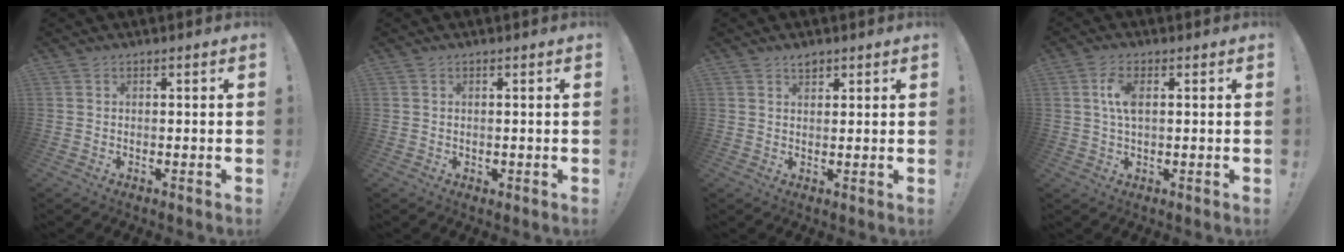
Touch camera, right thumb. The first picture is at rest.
{"total": 0.6, "force": [0.1, 0.6, 0.1], "torque": [0.000, 0.001, 0.002]}
{"total": 2.6, "force": [2.1, 1.0, 1.1], "torque": [-0.007, -0.013, 0.035]}
{"total": 5.9, "force": [1.1, 2.7, 5.2], "torque": [-0.098, -0.003, 0.011]}